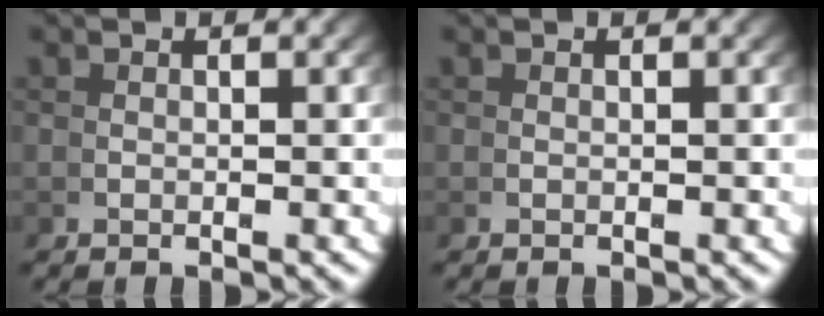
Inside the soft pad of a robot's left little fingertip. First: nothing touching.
{"total": 0.0}